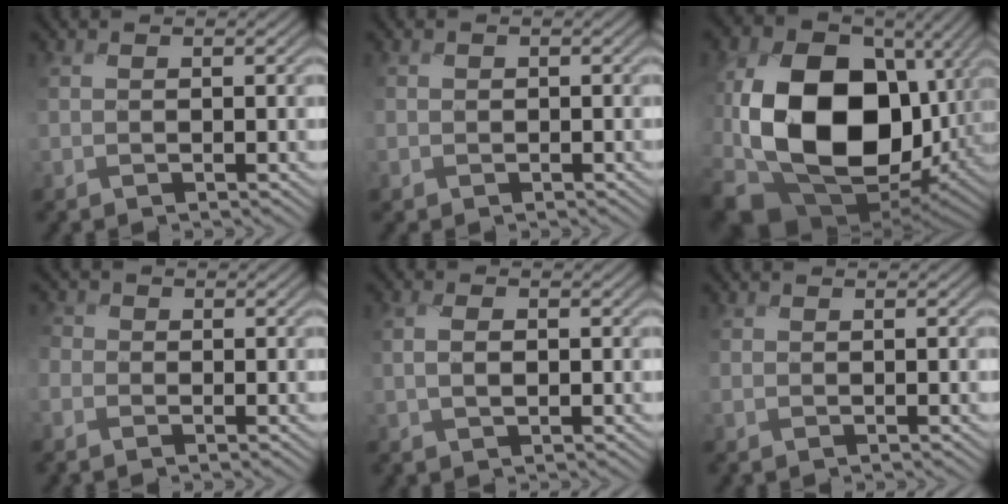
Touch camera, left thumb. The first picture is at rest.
{"total": 1.0, "force": [-0.4, 0.8, -0.2], "torque": [0.001, -0.004, -0.011]}
{"total": 20.2, "force": [-1.5, 14.0, 14.5], "torque": [-0.348, -0.032, -0.014]}
{"total": 2.5, "force": [-0.7, 2.4, 0.1], "torque": [-0.016, 0.003, -0.024]}
{"total": 2.5, "force": [-0.1, 1.4, 2.1], "torque": [-0.049, 0.001, -0.003]}
{"total": 0.0}